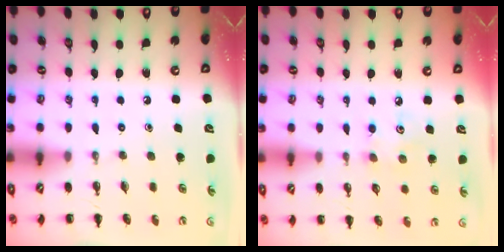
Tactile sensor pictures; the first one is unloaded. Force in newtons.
{"total": 3.7, "press": 3.5, "slide": 0.9}